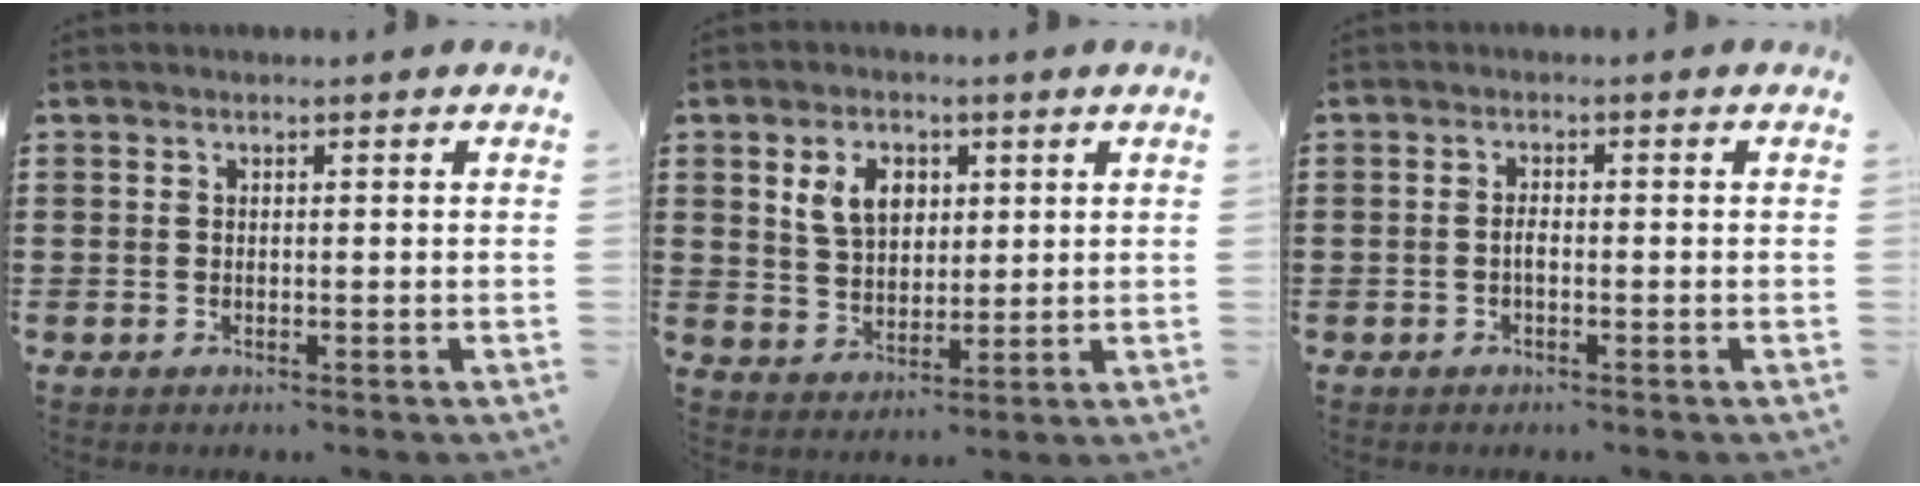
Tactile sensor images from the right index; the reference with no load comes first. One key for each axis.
{"total": 6.1, "fx": 2.4, "fy": 4.2, "fz": 3.7, "tx": -0.088, "ty": 0.017, "tz": 0.044}
{"total": 1.3, "fx": -0.5, "fy": 0.5, "fz": 1.1, "tx": -0.024, "ty": -0.001, "tz": -0.009}